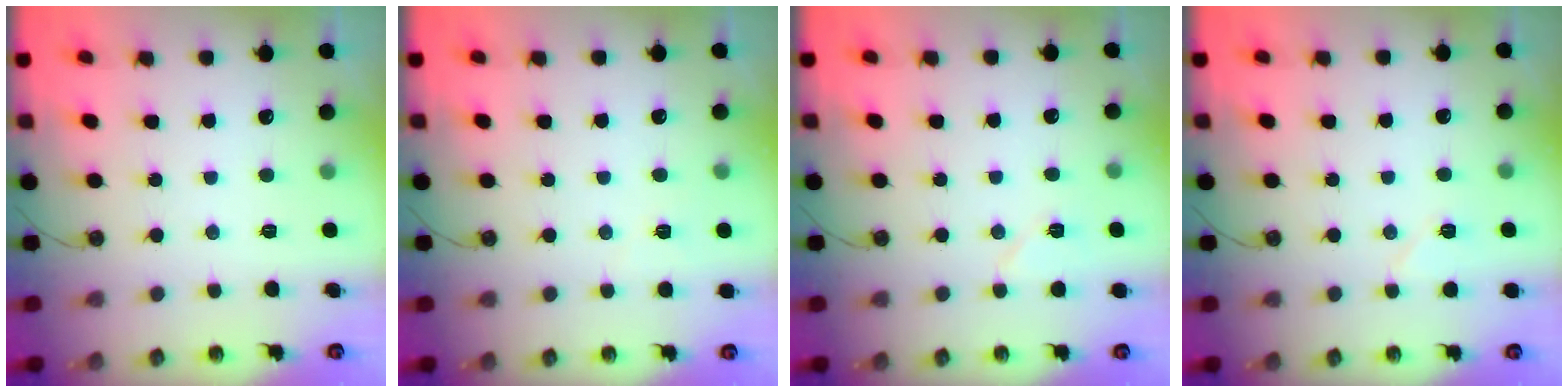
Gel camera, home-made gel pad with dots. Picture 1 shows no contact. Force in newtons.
{"total": 2.9, "press": 2.1, "slide": 2.0}
{"total": 5.7, "press": 5.5, "slide": 1.3}
{"total": 5.0, "press": 5.0, "slide": 0.5}